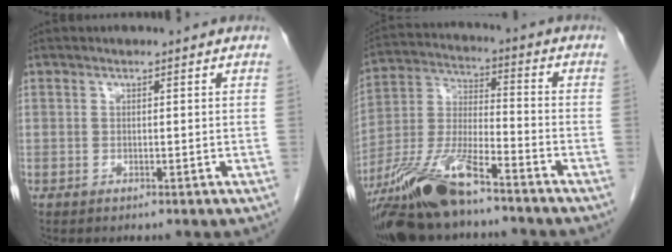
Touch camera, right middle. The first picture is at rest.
{"total": 15.6, "force": [-11.6, 2.9, 10.0], "torque": [-0.218, -0.016, -0.213]}